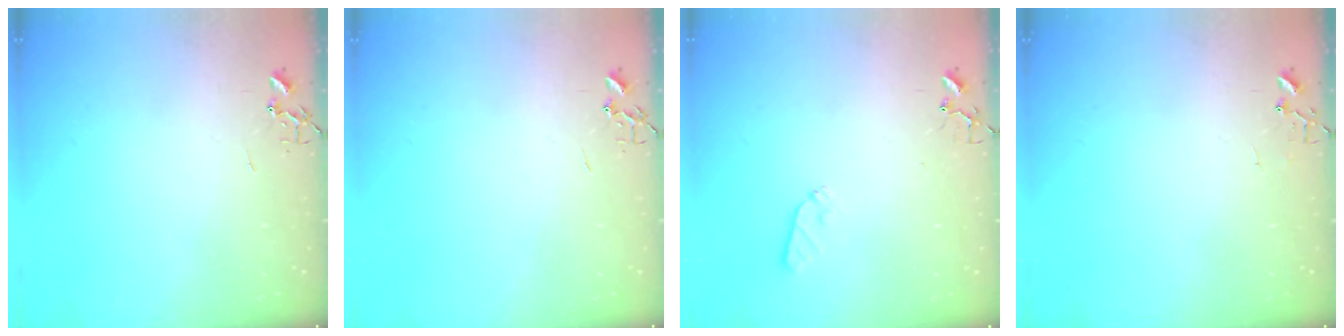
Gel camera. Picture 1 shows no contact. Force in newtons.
{"total": 0.0}
{"total": 5.2, "press": 5.2, "slide": 0.8}
{"total": 5.0, "press": 5.0, "slide": 0.4}